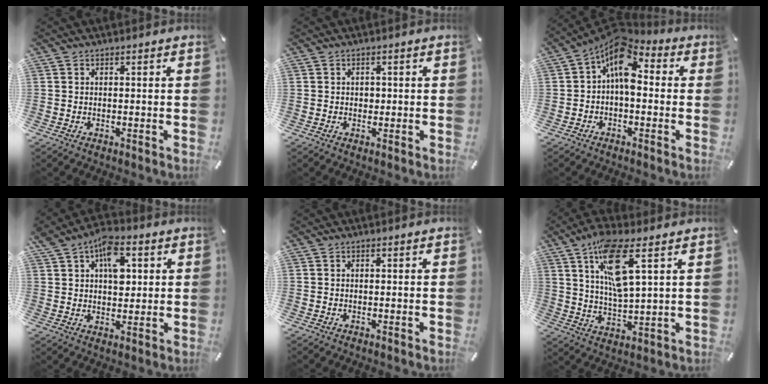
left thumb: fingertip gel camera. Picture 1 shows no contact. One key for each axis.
{"total": 1.0, "fx": 0.0, "fy": 1.0, "fz": 0.4, "tx": -0.008, "ty": 0.006, "tz": -0.003}
{"total": 9.8, "fx": 1.8, "fy": 5.8, "fz": 7.7, "tx": -0.148, "ty": -0.025, "tz": 0.029}
{"total": 9.8, "fx": 3.4, "fy": 6.5, "fz": 6.5, "tx": -0.093, "ty": -0.003, "tz": 0.062}
{"total": 0.0}
{"total": 13.4, "fx": 6.2, "fy": 3.9, "fz": 11.3, "tx": -0.214, "ty": -0.018, "tz": 0.104}